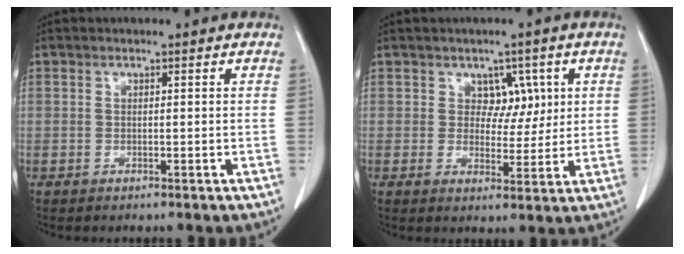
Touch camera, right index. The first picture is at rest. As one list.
[{"total": 4.3, "force": [1.5, 3.2, 2.3], "torque": [-0.018, 0.004, 0.023]}]